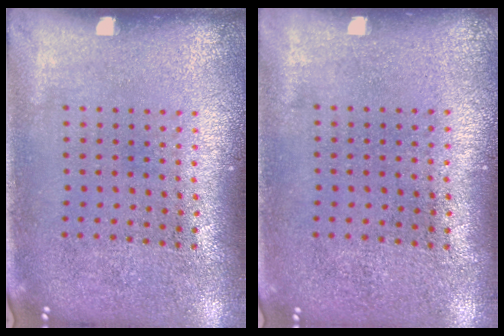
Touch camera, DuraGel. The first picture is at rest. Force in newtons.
{"total": 0.0}